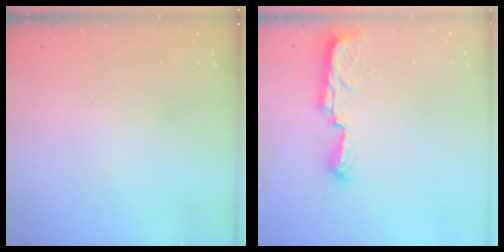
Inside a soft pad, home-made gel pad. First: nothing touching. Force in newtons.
{"total": 7.8, "press": 7.8, "slide": 0.8}